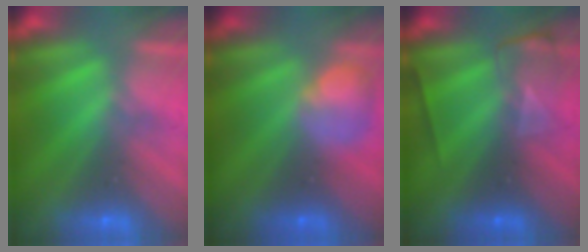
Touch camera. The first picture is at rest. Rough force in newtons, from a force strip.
{"total": 2.4}
{"total": 2.1}